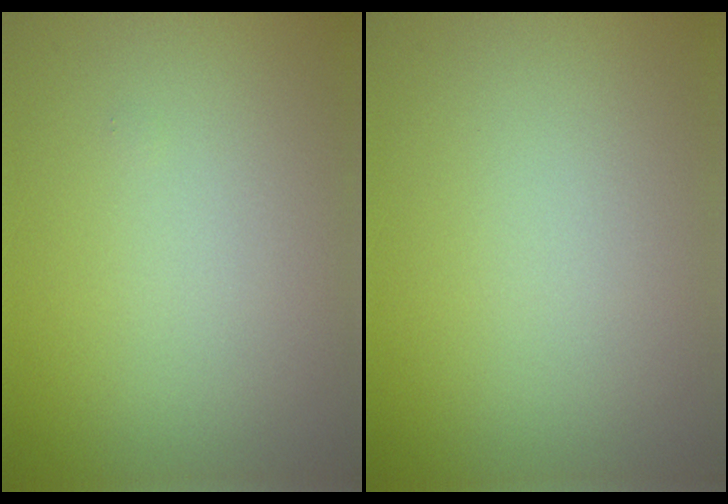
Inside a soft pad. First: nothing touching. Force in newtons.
{"total": 0.0}